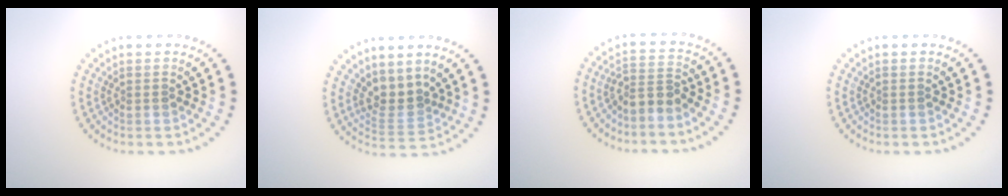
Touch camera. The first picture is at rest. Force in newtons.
{"total": 2.8, "press": 2.0, "slide": 1.9}
{"total": 2.4, "press": 1.8, "slide": 1.6}
{"total": 0.0}